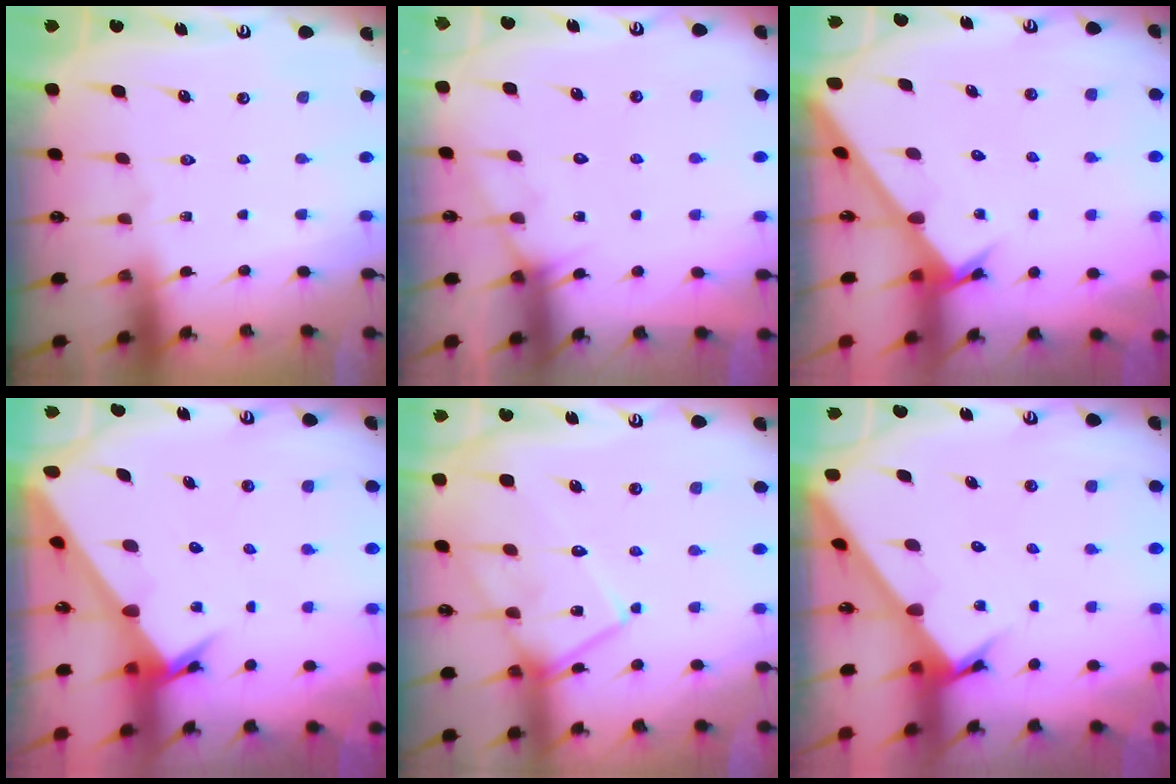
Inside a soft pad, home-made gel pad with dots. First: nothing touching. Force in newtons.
{"total": 4.9, "press": 4.9, "slide": 0.3}
{"total": 2.6, "press": 2.6, "slide": 0.3}
{"total": 3.6, "press": 3.6, "slide": 0.3}
{"total": 15.2, "press": 15.2, "slide": 1.1}
{"total": 2.9, "press": 2.9, "slide": 0.2}